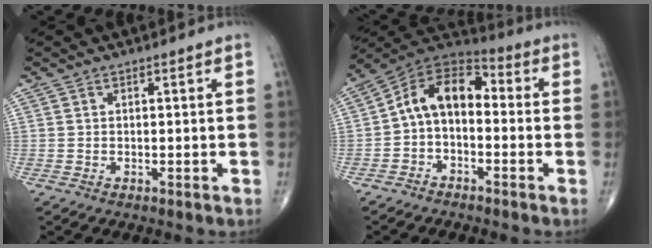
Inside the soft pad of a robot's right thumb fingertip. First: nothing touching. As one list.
[{"total": 11.0, "force": [-0.9, 7.2, 8.2], "torque": [-0.120, 0.053, -0.034]}]